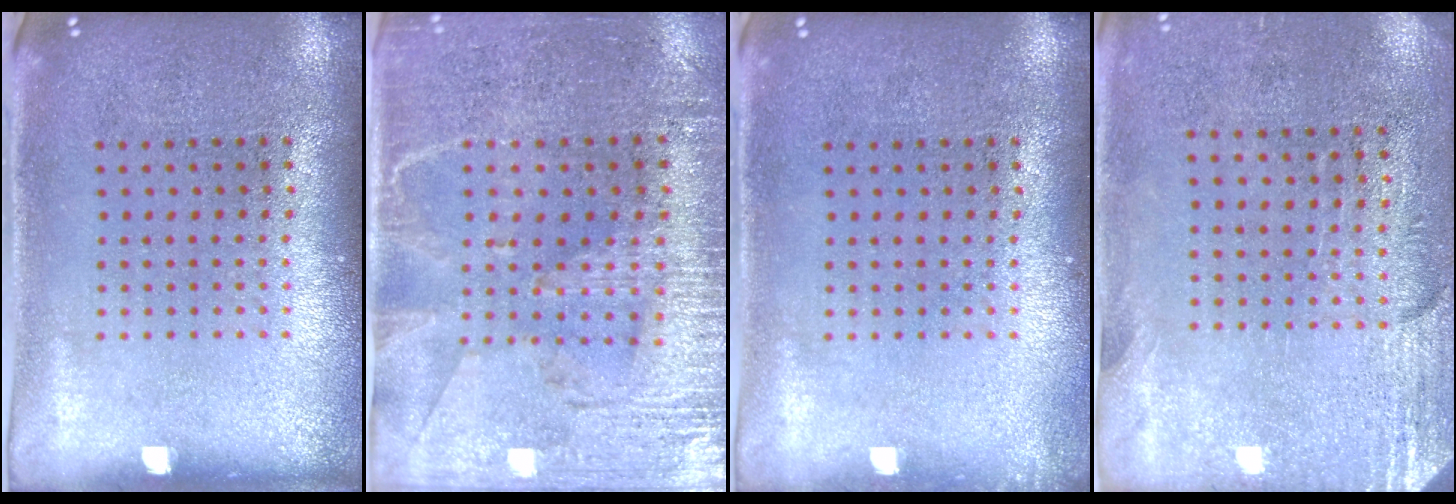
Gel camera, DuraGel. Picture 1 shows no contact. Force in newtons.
{"total": 3.4, "press": 2.9, "slide": 1.6}
{"total": 0.7, "press": 0.7, "slide": 0.1}
{"total": 2.8, "press": 2.4, "slide": 1.4}